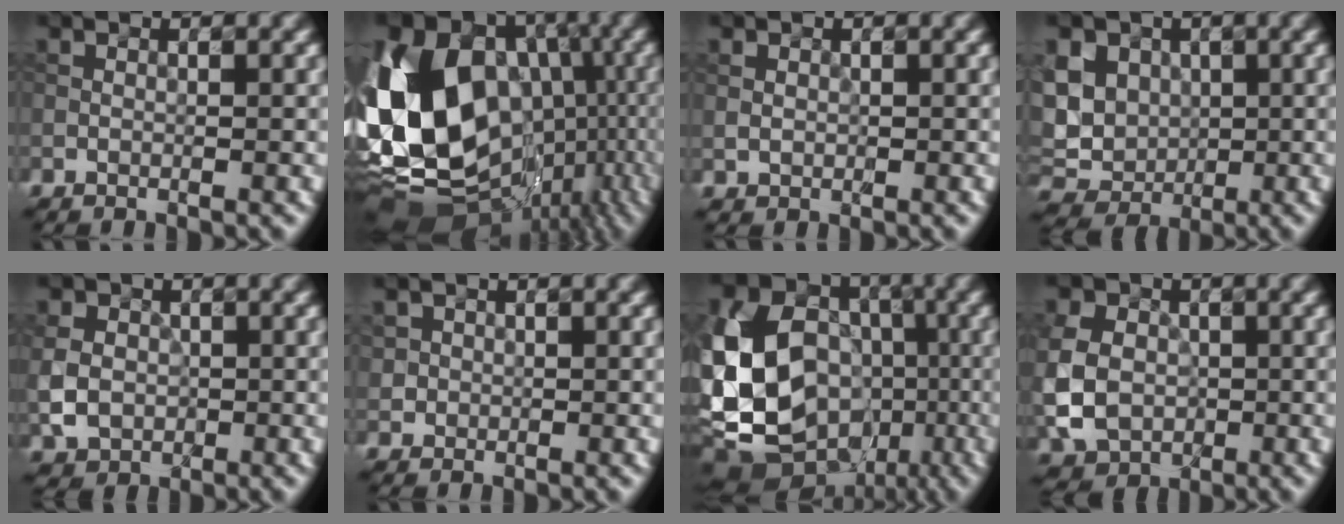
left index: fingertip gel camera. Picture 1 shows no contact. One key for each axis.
{"total": 19.6, "fx": -0.6, "fy": 15.5, "fz": 12.0, "tx": -0.237, "ty": -0.007, "tz": 0.001}
{"total": 1.0, "fx": 0.3, "fy": 0.9, "fz": 0.4, "tx": -0.007, "ty": -0.002, "tz": 0.007}
{"total": 8.6, "fx": 1.6, "fy": 7.2, "fz": 4.5, "tx": -0.084, "ty": 0.022, "tz": 0.010}
{"total": 4.4, "fx": -0.1, "fy": 3.8, "fz": 2.2, "tx": -0.049, "ty": -0.002, "tz": -0.009}
{"total": 1.3, "fx": 0.2, "fy": 1.3, "fz": 0.1, "tx": 0.002, "ty": -0.004, "tz": 0.018}
{"total": 15.9, "fx": -2.9, "fy": 12.9, "fz": 8.8, "tx": -0.204, "ty": 0.003, "tz": -0.056}
{"total": 9.5, "fx": -0.3, "fy": 8.0, "fz": 5.1, "tx": -0.116, "ty": -0.006, "tz": -0.025}